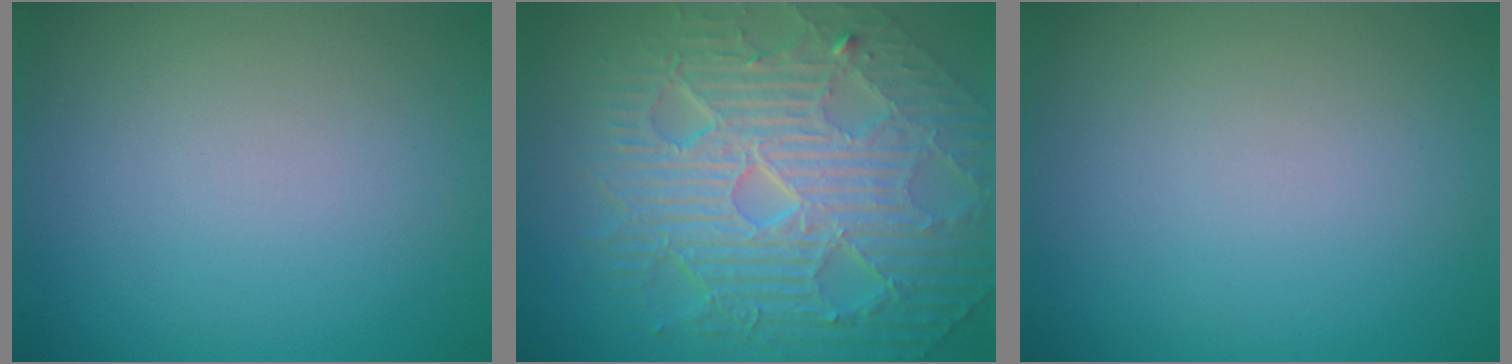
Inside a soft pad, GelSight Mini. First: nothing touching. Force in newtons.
{"total": 11.1, "press": 7.2, "slide": 8.5}
{"total": 0.0}